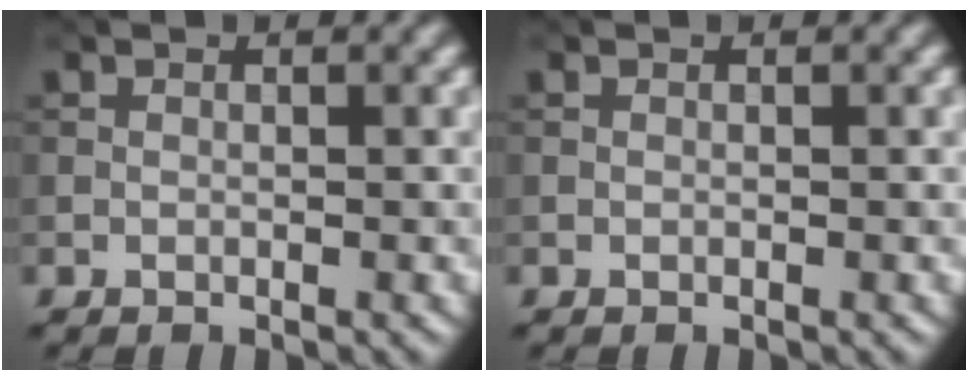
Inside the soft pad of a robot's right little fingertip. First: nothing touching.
{"total": 0.0}